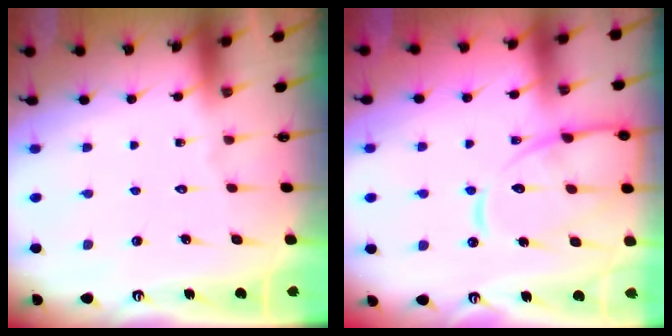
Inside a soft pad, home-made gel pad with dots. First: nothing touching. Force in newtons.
{"total": 14.3, "press": 14.2, "slide": 1.5}